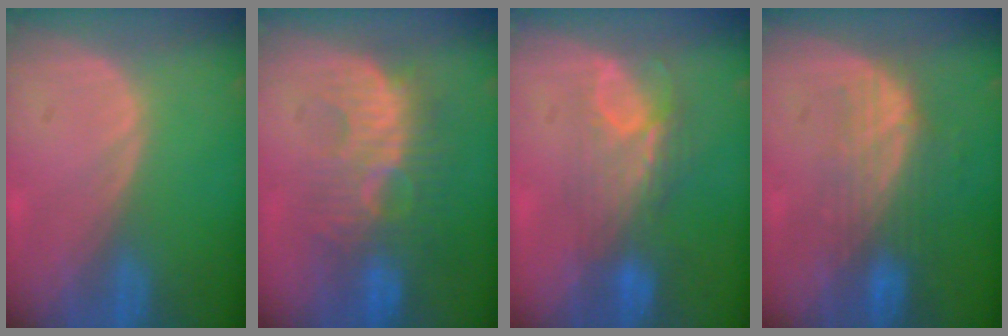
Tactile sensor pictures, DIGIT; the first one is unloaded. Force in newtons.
{"total": 9.1, "press": 8.9, "slide": 1.7}
{"total": 7.3, "press": 6.6, "slide": 3.1}
{"total": 7.6, "press": 6.8, "slide": 3.3}